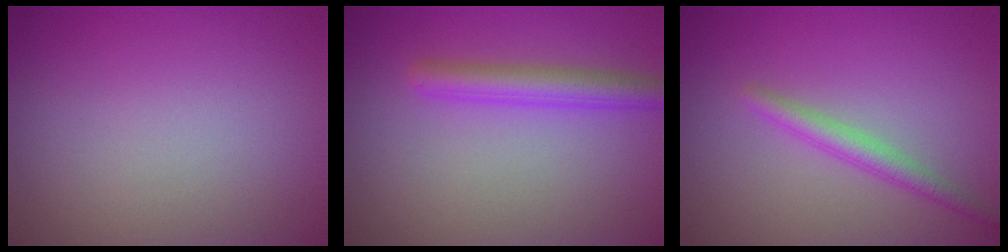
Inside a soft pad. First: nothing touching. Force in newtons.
{"total": 3.1, "press": 3.1, "slide": 0.1}
{"total": 2.2, "press": 2.2, "slide": 0.0}